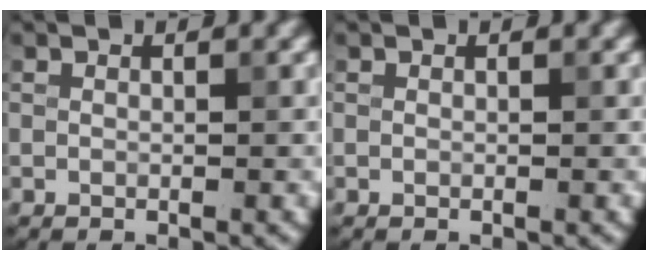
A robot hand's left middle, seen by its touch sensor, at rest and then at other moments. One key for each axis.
{"total": 0.0}